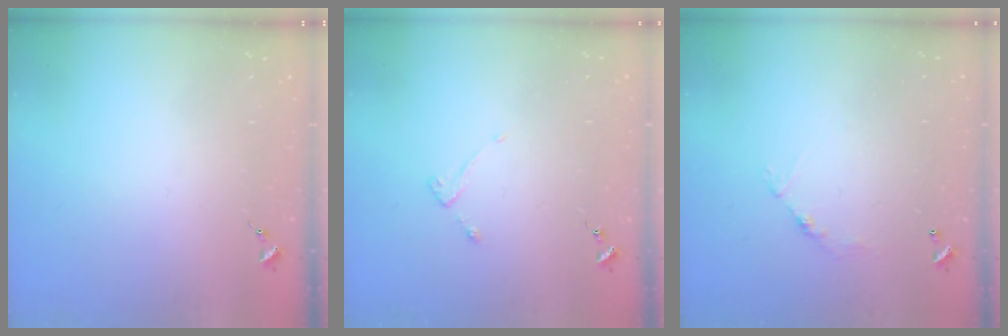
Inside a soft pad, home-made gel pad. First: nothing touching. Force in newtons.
{"total": 2.6, "press": 2.6, "slide": 0.5}
{"total": 6.7, "press": 6.7, "slide": 0.5}